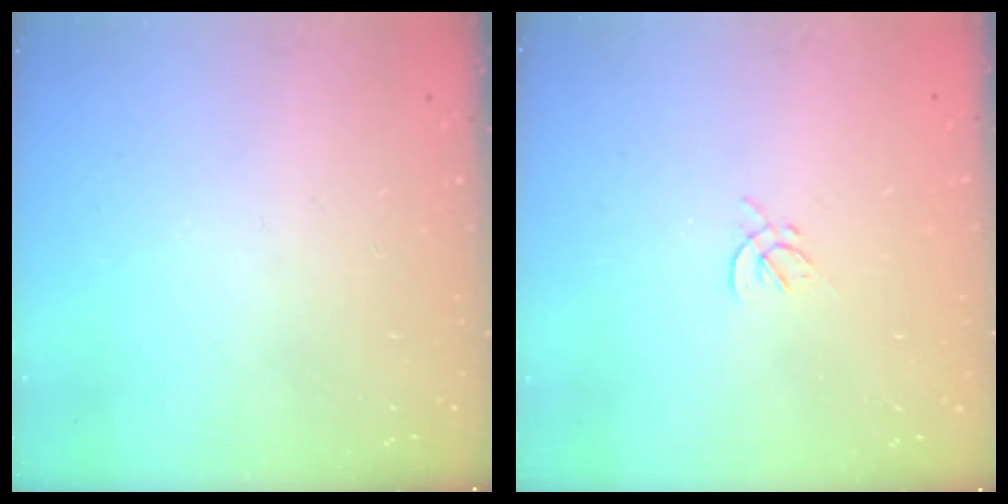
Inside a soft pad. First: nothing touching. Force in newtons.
{"total": 1.7, "press": 1.6, "slide": 0.6}